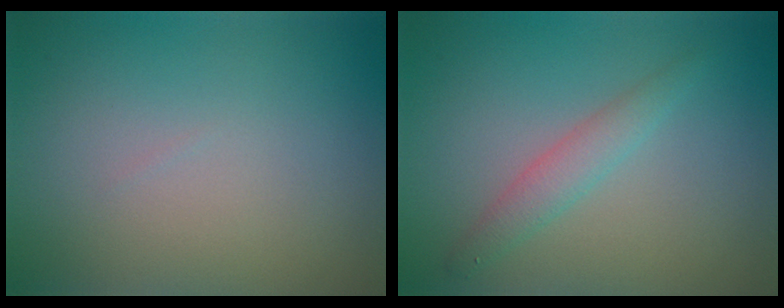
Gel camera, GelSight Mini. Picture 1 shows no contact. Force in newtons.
{"total": 2.0, "press": 2.0, "slide": 0.1}